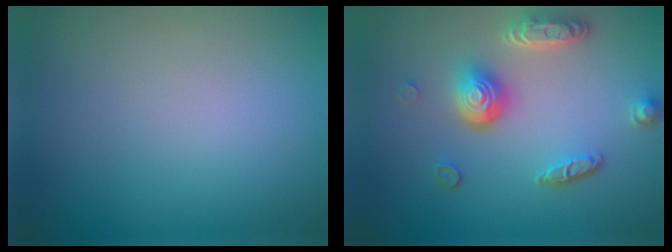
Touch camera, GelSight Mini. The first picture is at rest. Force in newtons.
{"total": 5.1, "press": 3.7, "slide": 3.4}